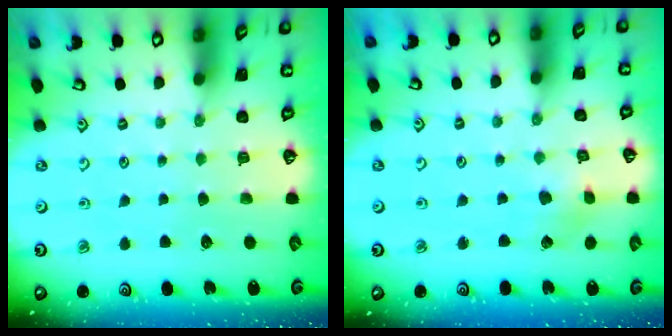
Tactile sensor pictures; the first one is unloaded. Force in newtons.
{"total": 3.0, "press": 2.9, "slide": 0.5}